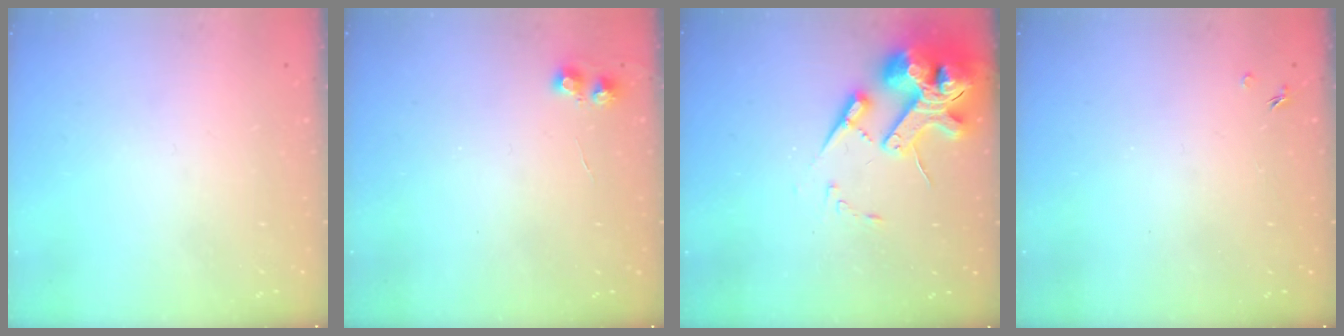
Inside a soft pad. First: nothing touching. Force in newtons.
{"total": 5.7, "press": 5.6, "slide": 0.8}
{"total": 17.8, "press": 17.6, "slide": 2.6}
{"total": 1.3, "press": 1.3, "slide": 0.3}